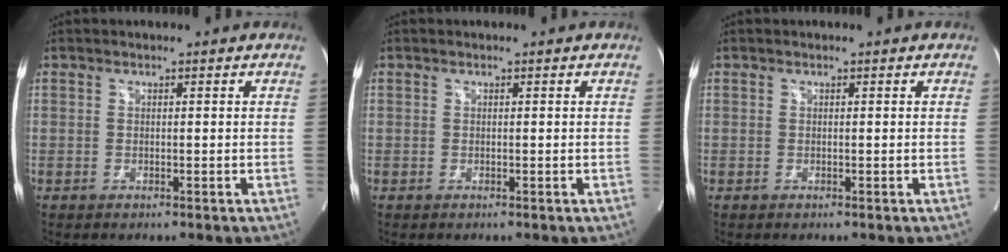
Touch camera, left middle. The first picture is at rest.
{"total": 0.0}
{"total": 0.0}